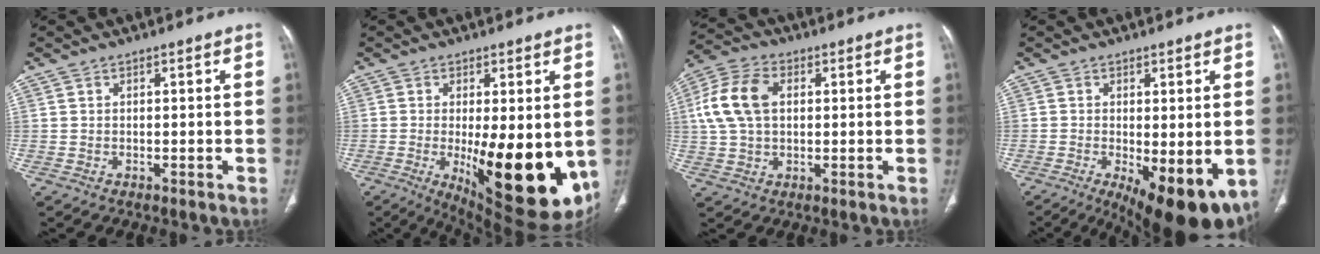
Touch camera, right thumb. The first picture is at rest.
{"total": 19.8, "force": [-3.3, 6.9, 18.2], "torque": [-0.217, -0.034, -0.023]}
{"total": 11.3, "force": [2.0, 7.4, 8.3], "torque": [-0.170, 0.019, 0.035]}
{"total": 15.2, "force": [-5.5, 5.7, 12.9], "torque": [-0.155, -0.024, -0.068]}